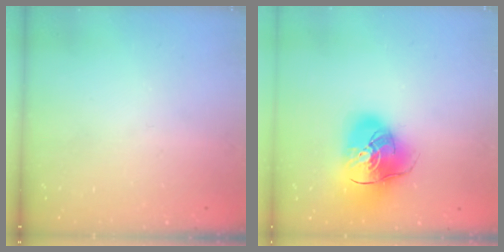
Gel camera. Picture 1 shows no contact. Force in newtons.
{"total": 17.1, "press": 16.8, "slide": 2.9}